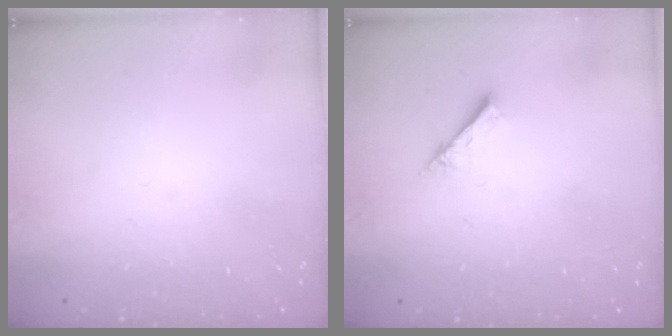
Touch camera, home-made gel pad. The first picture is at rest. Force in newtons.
{"total": 2.1, "press": 2.1, "slide": 0.2}